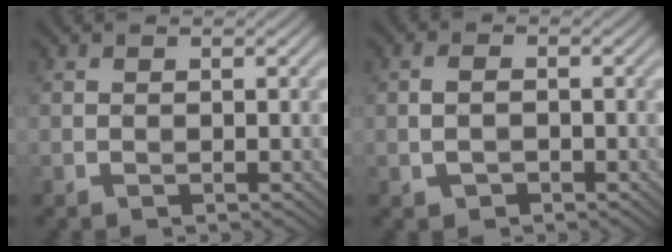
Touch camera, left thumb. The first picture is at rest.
{"total": 2.0, "force": [-0.7, 1.3, 1.3], "torque": [-0.028, 0.001, -0.014]}